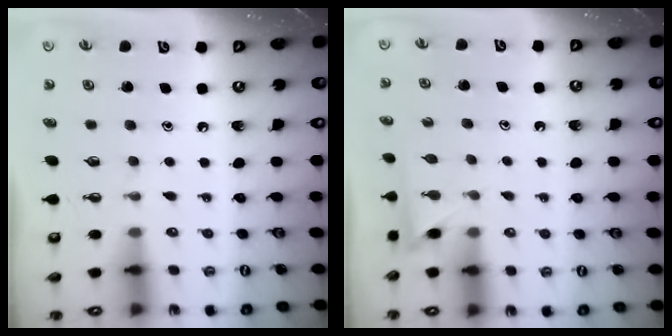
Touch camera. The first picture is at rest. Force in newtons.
{"total": 2.3, "press": 2.3, "slide": 0.2}